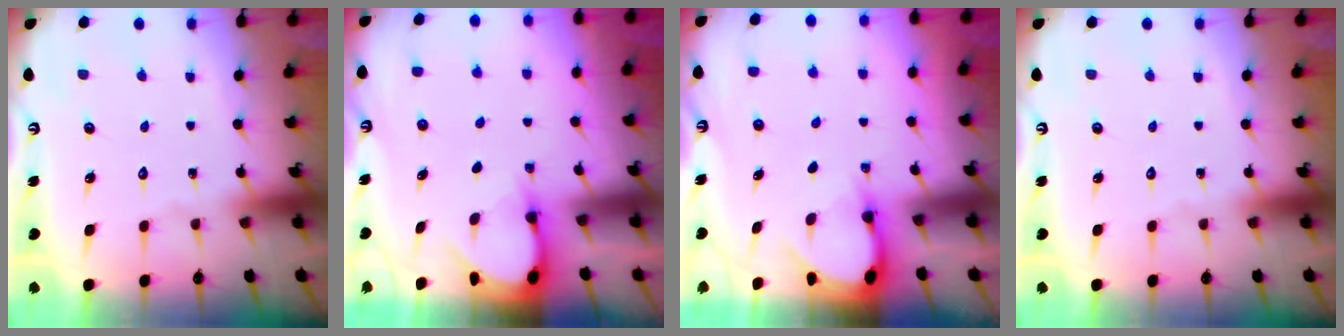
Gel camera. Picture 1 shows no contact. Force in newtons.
{"total": 3.1, "press": 3.1, "slide": 0.3}
{"total": 2.9, "press": 2.9, "slide": 0.3}
{"total": 0.0}